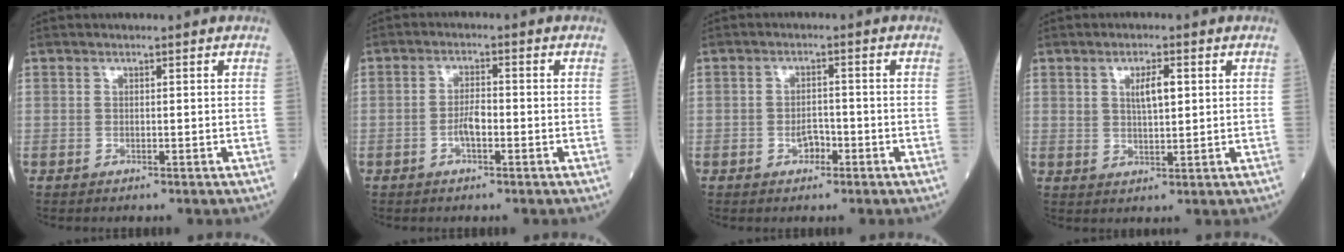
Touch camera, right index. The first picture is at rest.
{"total": 2.8, "force": [-1.0, 0.8, 2.5], "torque": [-0.045, 0.004, -0.020]}
{"total": 2.3, "force": [-1.2, 1.4, 1.5], "torque": [-0.019, 0.006, -0.020]}
{"total": 3.8, "force": [1.2, 1.1, 3.5], "torque": [-0.060, 0.002, 0.022]}